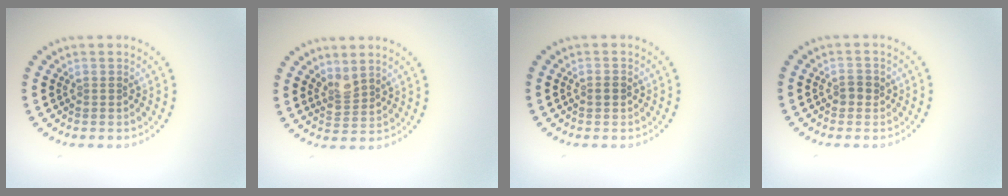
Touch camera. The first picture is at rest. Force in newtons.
{"total": 1.8, "press": 1.4, "slide": 1.1}
{"total": 1.2, "press": 1.2, "slide": 0.1}
{"total": 1.3, "press": 1.2, "slide": 0.4}